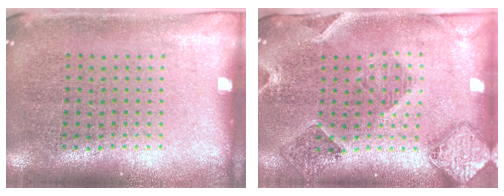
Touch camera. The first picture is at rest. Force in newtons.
{"total": 1.5, "press": 1.5, "slide": 0.3}